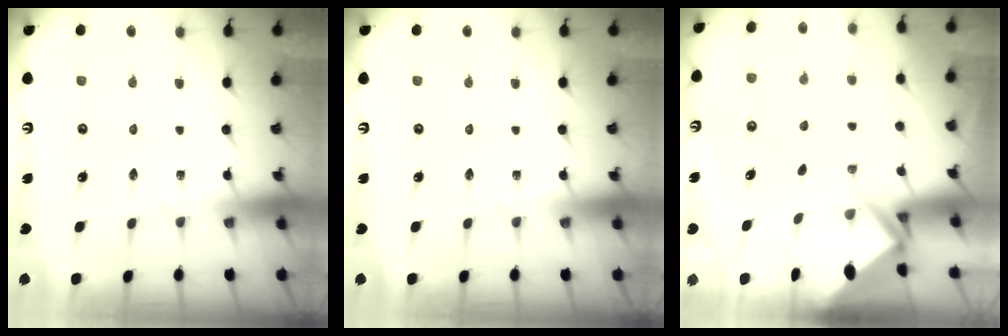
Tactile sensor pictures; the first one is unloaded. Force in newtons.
{"total": 0.0}
{"total": 2.7, "press": 2.7, "slide": 0.1}